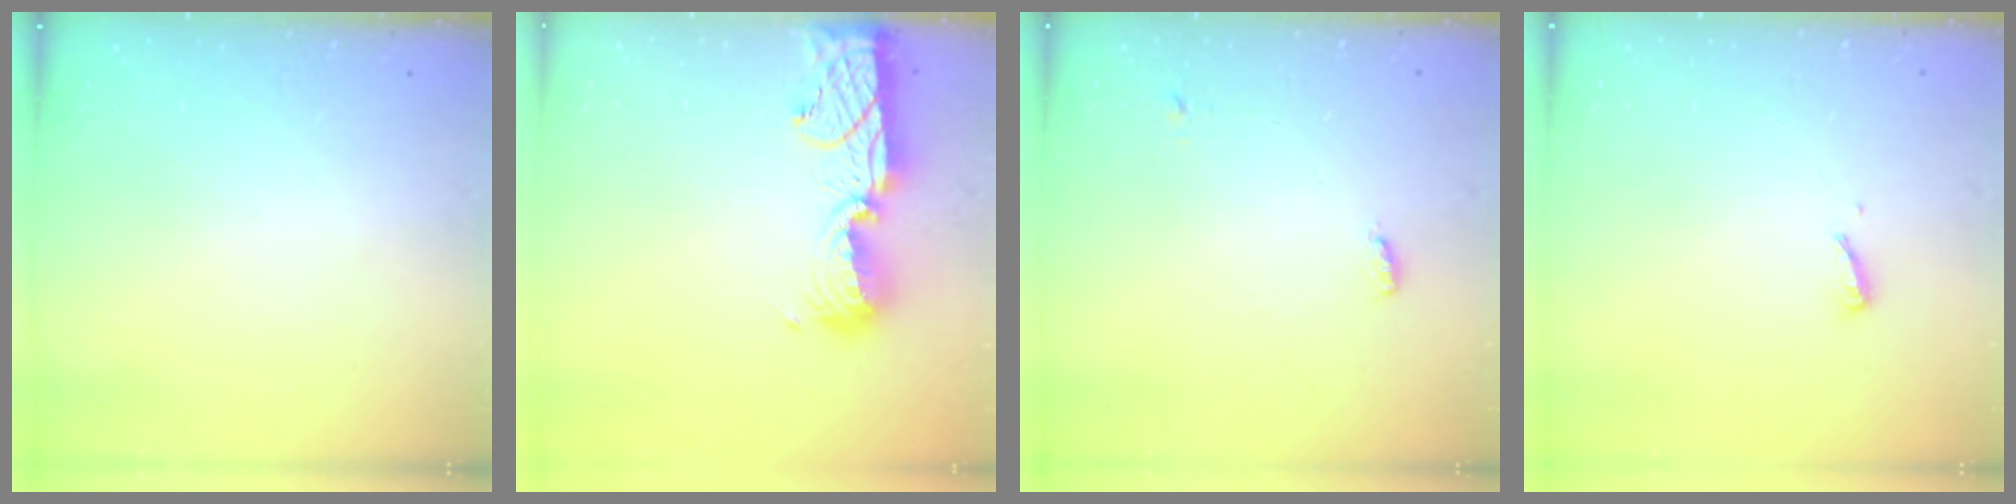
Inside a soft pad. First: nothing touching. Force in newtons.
{"total": 13.4, "press": 13.3, "slide": 1.0}
{"total": 5.0, "press": 4.1, "slide": 2.8}
{"total": 7.1, "press": 7.0, "slide": 0.8}